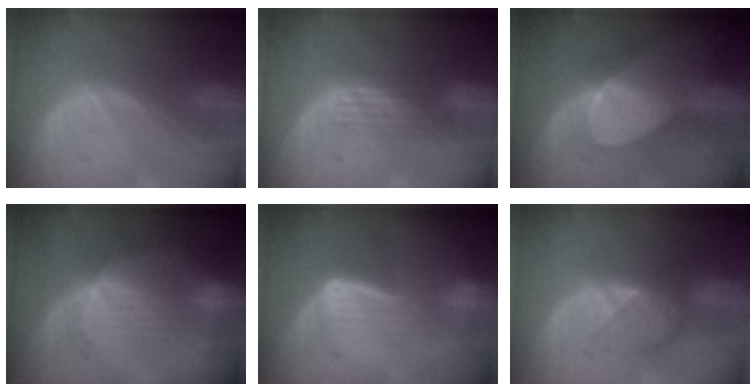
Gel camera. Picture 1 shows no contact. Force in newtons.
{"total": 2.9, "press": 2.7, "slide": 1.2}
{"total": 6.9, "press": 6.9, "slide": 0.4}
{"total": 7.1, "press": 7.0, "slide": 1.3}
{"total": 6.7, "press": 5.7, "slide": 3.6}
{"total": 4.8, "press": 4.8, "slide": 0.3}